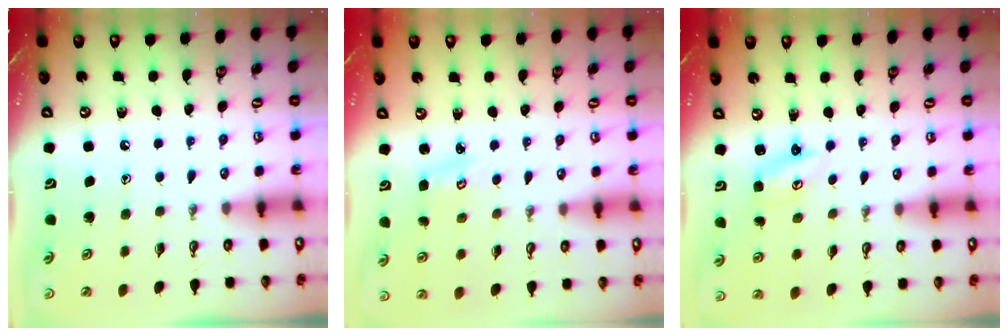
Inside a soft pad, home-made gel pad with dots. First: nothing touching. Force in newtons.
{"total": 2.6, "press": 2.6, "slide": 0.3}
{"total": 2.2, "press": 2.1, "slide": 0.4}